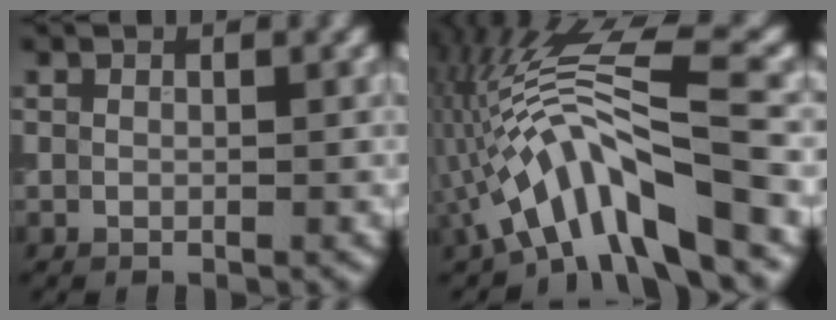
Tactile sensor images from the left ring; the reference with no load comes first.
{"total": 10.5, "force": [-4.4, 2.6, 9.2], "torque": [-0.156, 0.021, -0.076]}